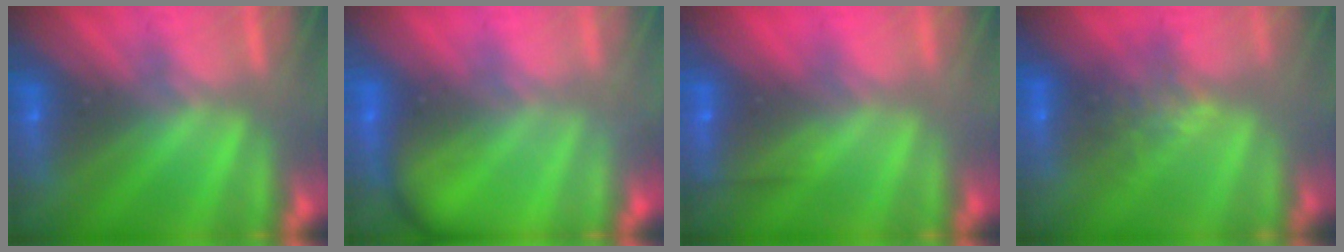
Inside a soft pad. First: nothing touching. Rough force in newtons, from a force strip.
{"total": 2.3}
{"total": 2.4}
{"total": 6.9}